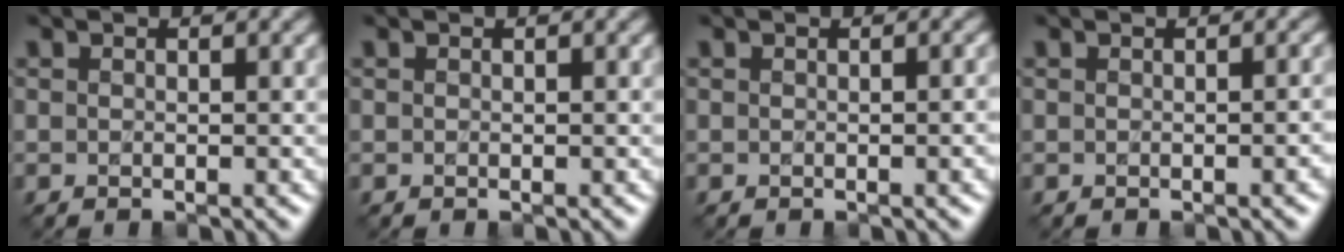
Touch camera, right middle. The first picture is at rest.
{"total": 0.0}
{"total": 2.5, "force": [-0.2, 1.1, 2.3], "torque": [-0.007, 0.005, 0.003]}
{"total": 2.7, "force": [-0.4, 1.2, 2.4], "torque": [-0.006, 0.003, 0.001]}